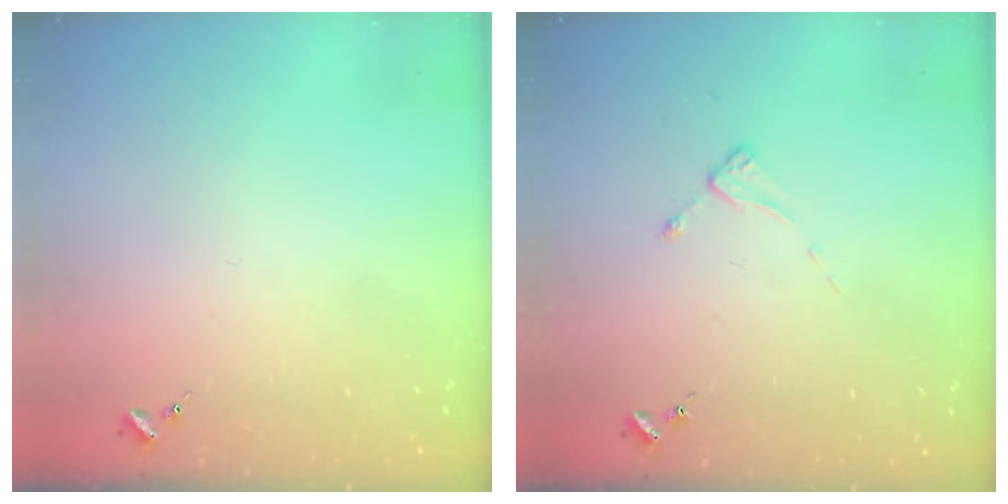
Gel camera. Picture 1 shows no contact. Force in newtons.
{"total": 2.4, "press": 2.4, "slide": 0.3}